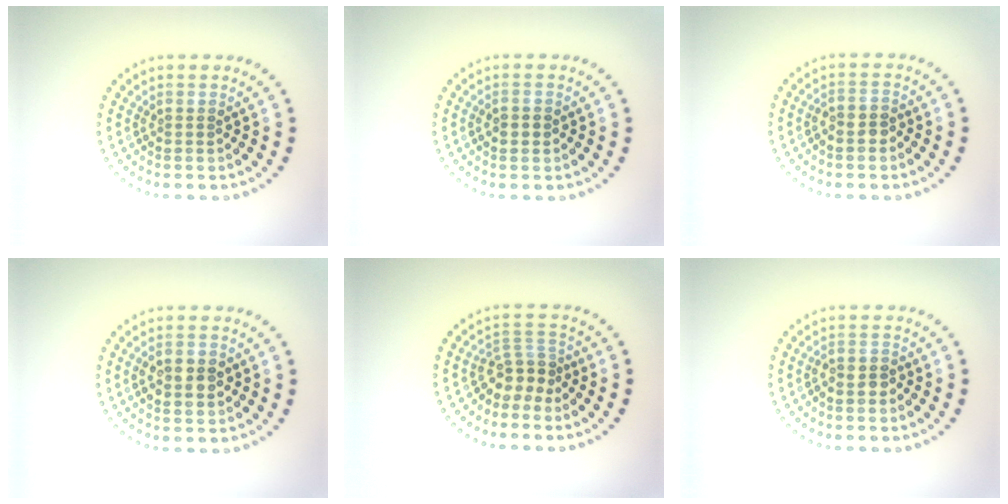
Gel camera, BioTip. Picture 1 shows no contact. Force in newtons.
{"total": 1.7, "press": 1.7, "slide": 0.0}
{"total": 1.3, "press": 1.1, "slide": 0.7}
{"total": 3.4, "press": 3.4, "slide": 0.4}
{"total": 2.9, "press": 2.0, "slide": 2.1}
{"total": 1.3, "press": 1.1, "slide": 0.7}